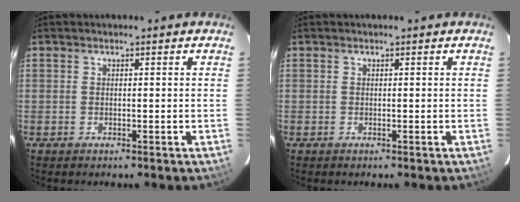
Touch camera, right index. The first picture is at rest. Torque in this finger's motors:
{"motor_torque": [0.01, 0.00, 0.00, 0.00]}